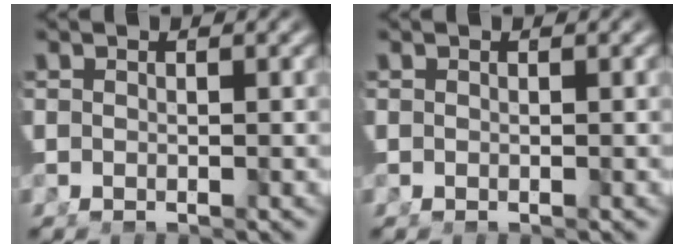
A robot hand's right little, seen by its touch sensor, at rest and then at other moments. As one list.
[{"total": 0.0}]